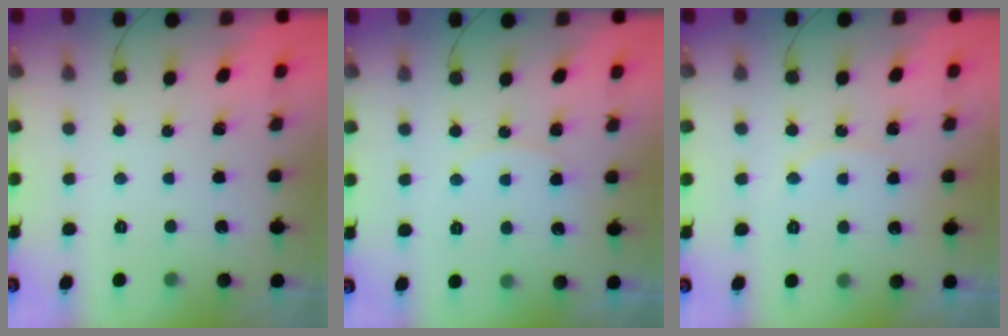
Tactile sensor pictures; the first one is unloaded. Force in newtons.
{"total": 3.8, "press": 3.7, "slide": 0.6}
{"total": 5.3, "press": 5.3, "slide": 0.4}